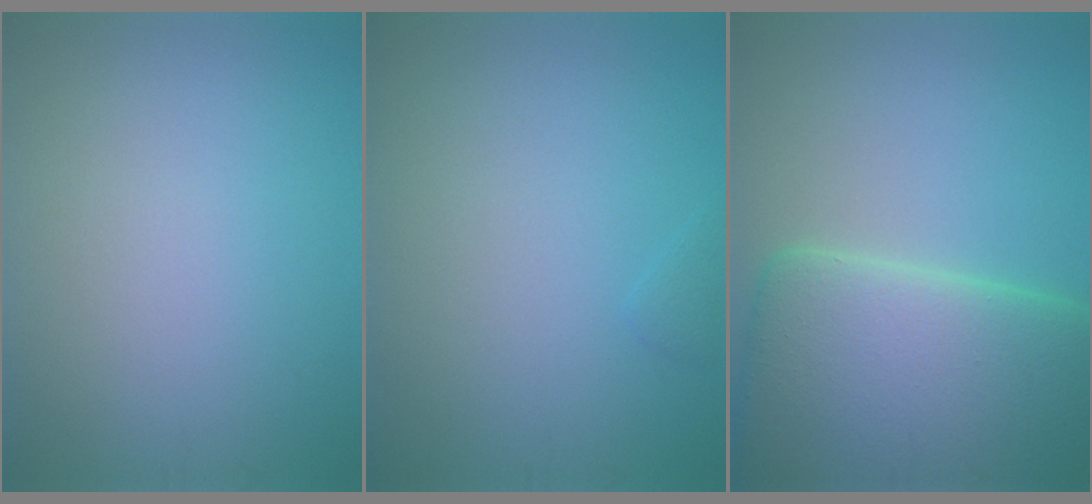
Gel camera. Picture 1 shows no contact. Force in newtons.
{"total": 0.6, "press": 0.6, "slide": 0.1}
{"total": 15.1, "press": 15.1, "slide": 0.9}